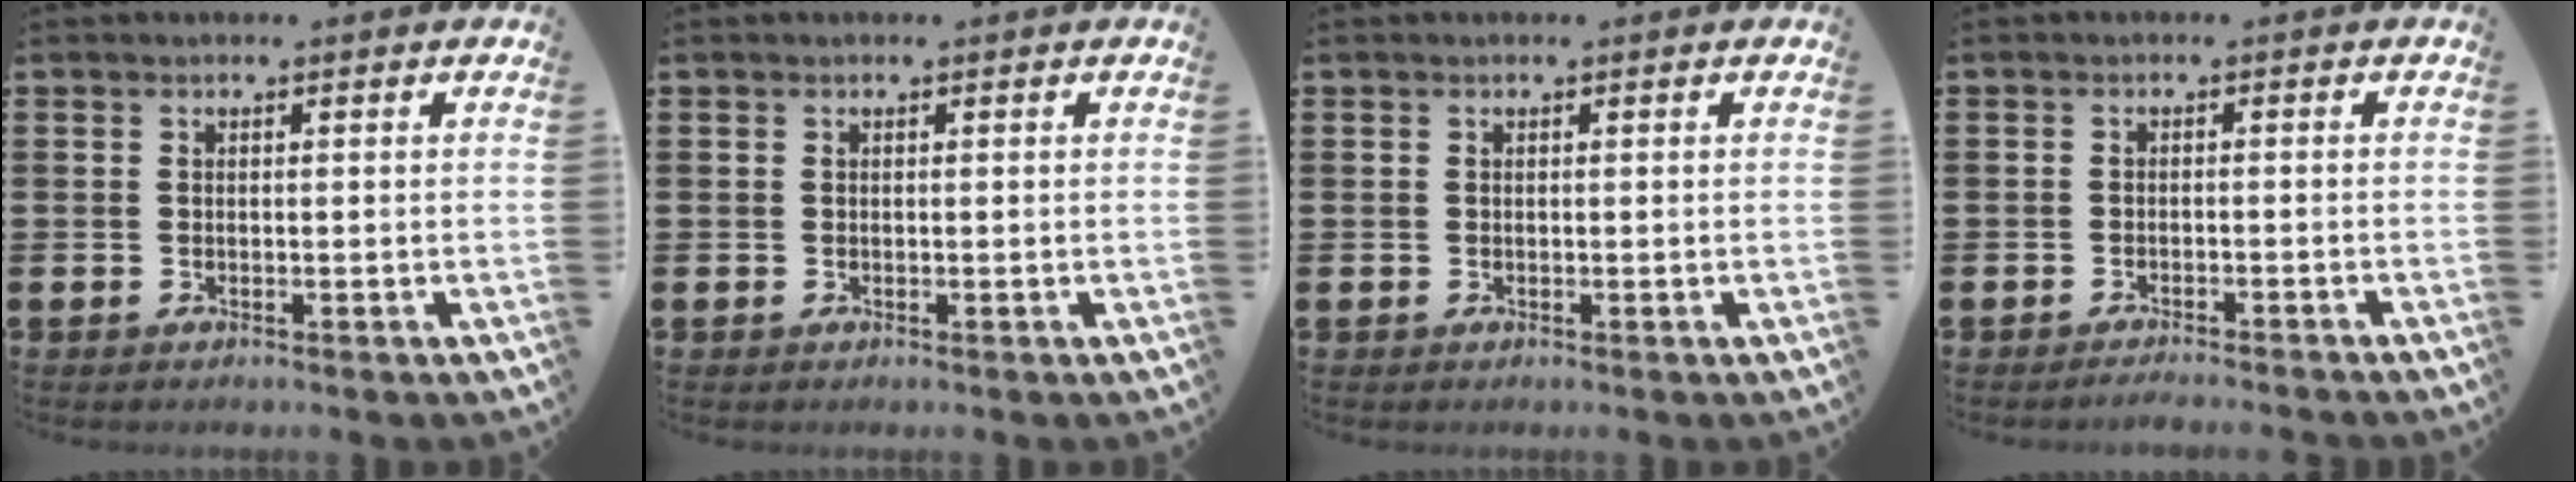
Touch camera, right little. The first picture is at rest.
{"total": 0.0}
{"total": 0.0}
{"total": 1.3, "force": [-1.3, -0.2, 0.2], "torque": [-0.004, 0.001, -0.025]}